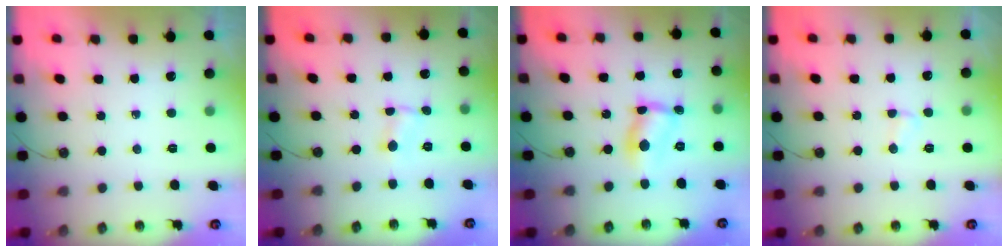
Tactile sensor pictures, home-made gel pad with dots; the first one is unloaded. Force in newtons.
{"total": 0.8, "press": 0.8, "slide": 0.1}
{"total": 6.2, "press": 6.2, "slide": 0.3}
{"total": 2.6, "press": 2.6, "slide": 0.2}